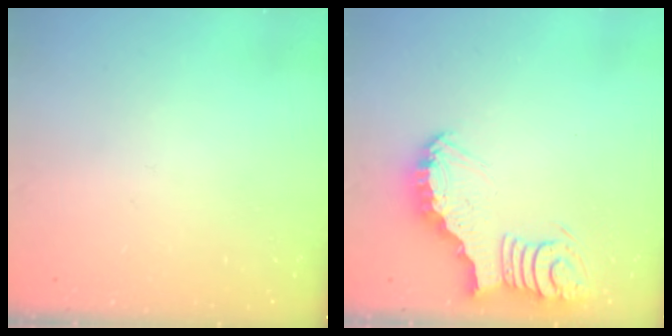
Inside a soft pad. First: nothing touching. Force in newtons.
{"total": 4.8, "press": 4.8, "slide": 0.6}